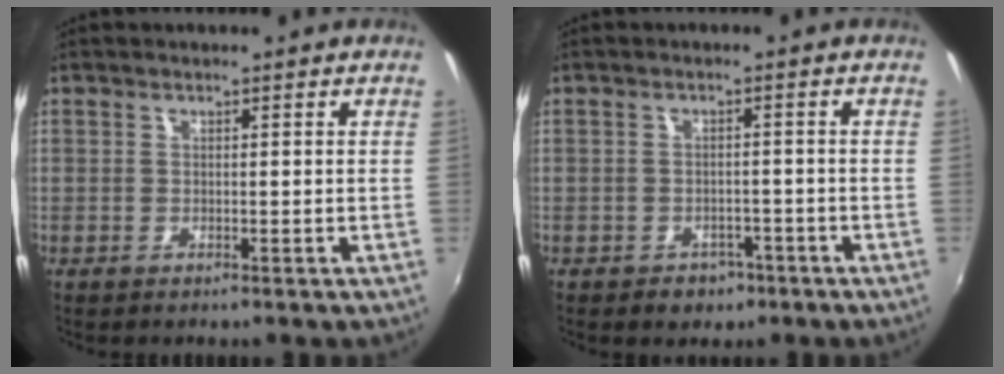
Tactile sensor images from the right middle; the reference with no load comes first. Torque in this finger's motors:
{"motor_torque": [0.09, -0.08, 0.01, 0.02]}